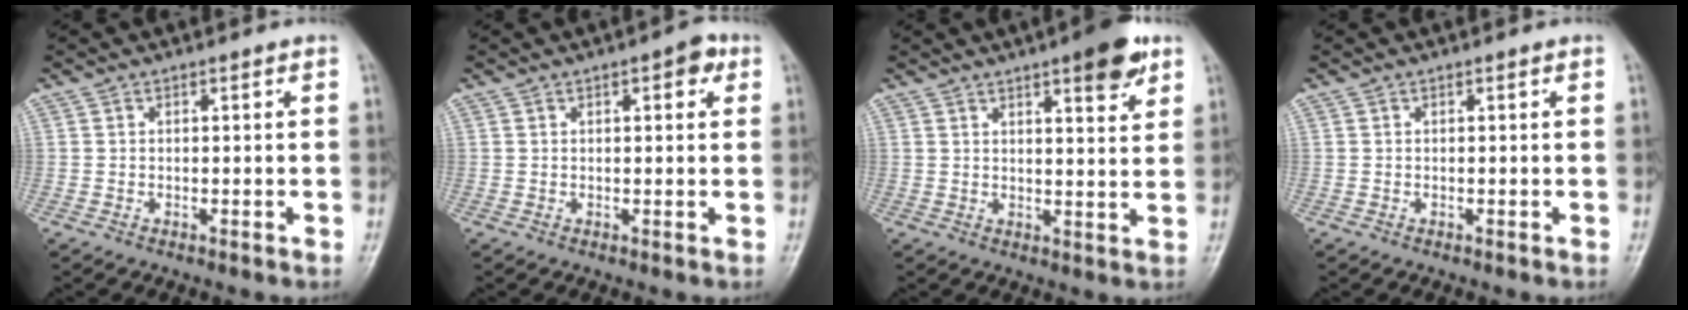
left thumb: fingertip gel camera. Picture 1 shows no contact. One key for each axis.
{"total": 3.4, "fx": 1.5, "fy": 1.4, "fz": 2.8, "tx": -0.025, "ty": 0.001, "tz": 0.012}
{"total": 8.0, "fx": 4.7, "fy": 2.0, "fz": 6.1, "tx": -0.070, "ty": -0.022, "tz": 0.061}
{"total": 0.0}